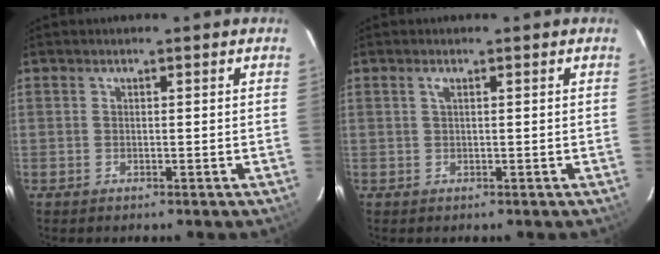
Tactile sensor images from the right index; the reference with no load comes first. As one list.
[{"total": 0.8, "force": [0.3, 0.0, 0.7], "torque": [-0.015, 0.003, 0.005]}]